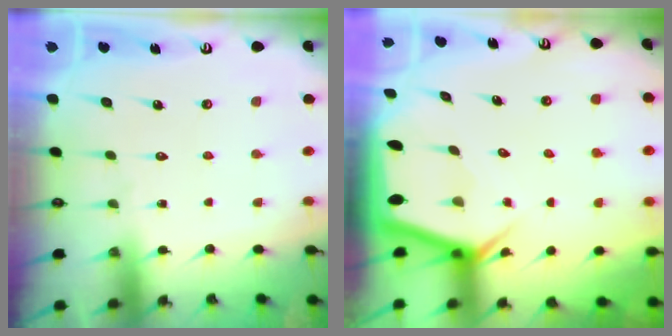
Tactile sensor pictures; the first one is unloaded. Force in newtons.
{"total": 5.0, "press": 4.9, "slide": 0.5}